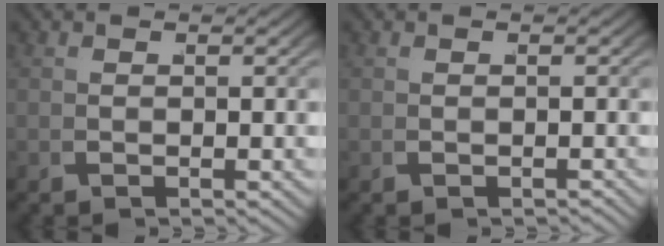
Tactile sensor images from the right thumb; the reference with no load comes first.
{"total": 0.7, "force": [-0.6, 0.1, 0.2], "torque": [-0.004, -0.001, -0.008]}